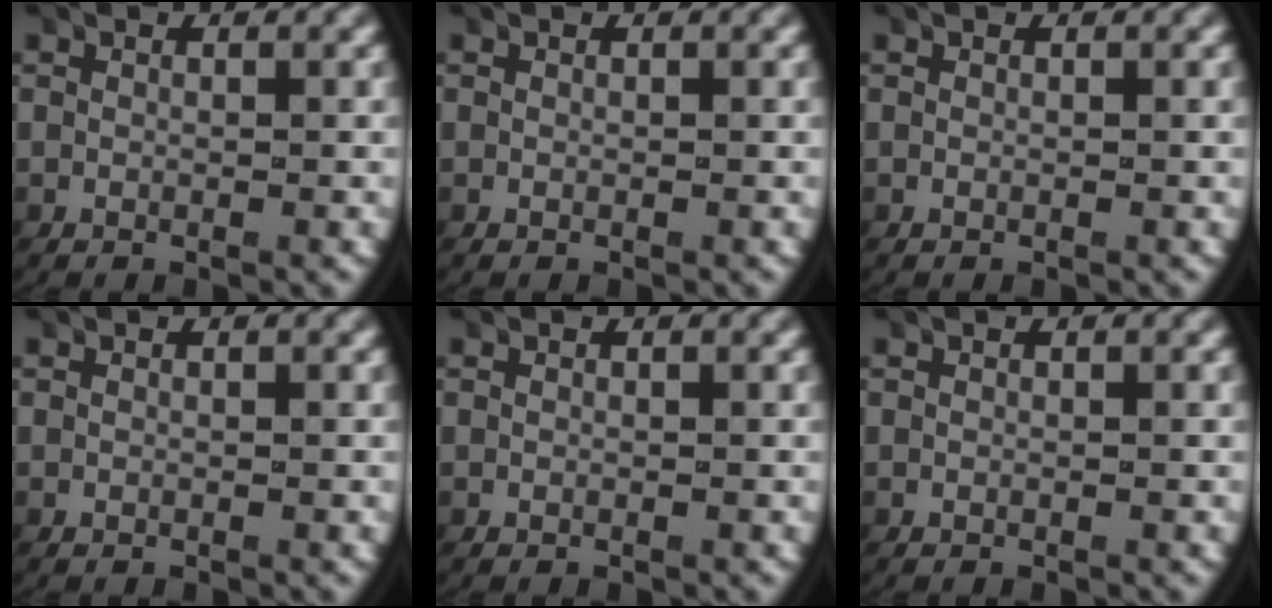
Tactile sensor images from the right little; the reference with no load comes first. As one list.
[{"total": 0.0}, {"total": 0.0}, {"total": 0.0}, {"total": 0.0}, {"total": 0.0}]